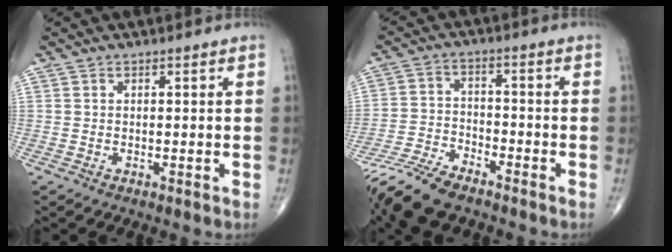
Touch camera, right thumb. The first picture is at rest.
{"total": 10.9, "force": [-8.8, 3.2, 5.4], "torque": [-0.109, 0.022, -0.170]}